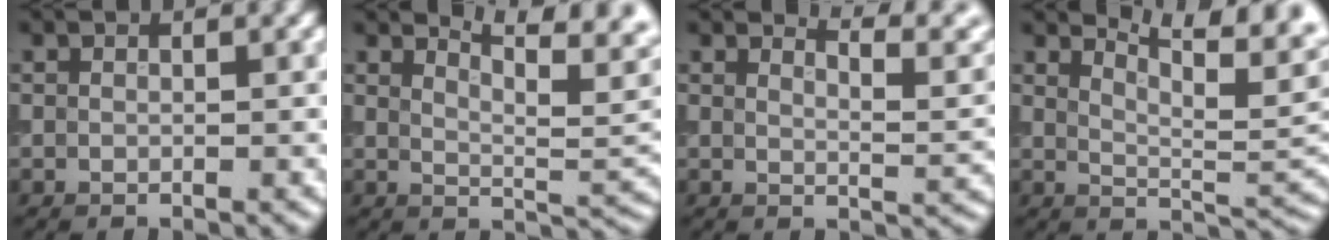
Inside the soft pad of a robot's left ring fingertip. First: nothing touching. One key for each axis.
{"total": 6.1, "fx": 3.8, "fy": 1.7, "fz": 4.5, "tx": -0.054, "ty": 0.009, "tz": 0.059}
{"total": 5.5, "fx": 4.4, "fy": 1.2, "fz": 3.2, "tx": -0.036, "ty": 0.011, "tz": 0.059}
{"total": 7.0, "fx": 4.1, "fy": 2.2, "fz": 5.2, "tx": -0.063, "ty": 0.009, "tz": 0.067}